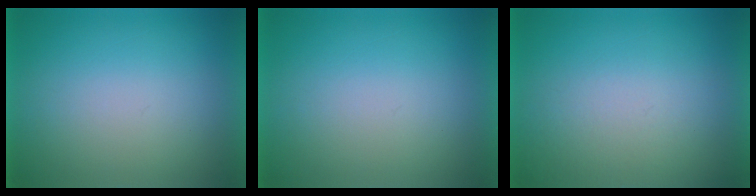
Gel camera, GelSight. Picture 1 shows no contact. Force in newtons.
{"total": 1.2}
{"total": 4.4}